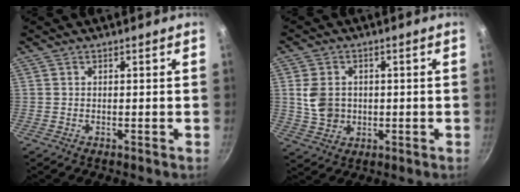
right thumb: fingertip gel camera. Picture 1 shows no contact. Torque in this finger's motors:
{"motor_torque": [-0.37, 0.39, 0.55, 0.50, 0.12]}